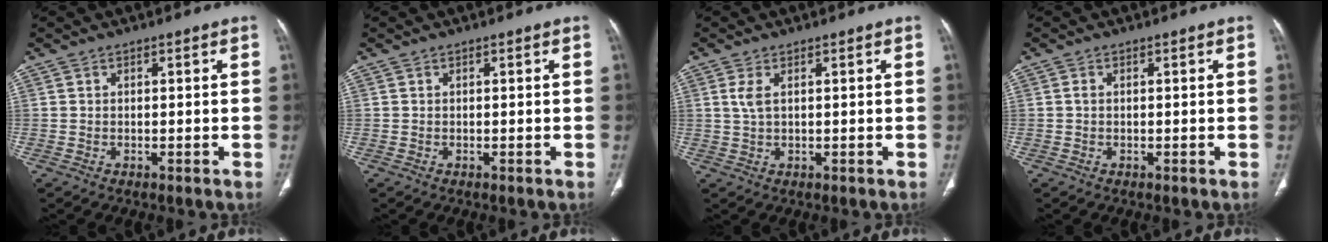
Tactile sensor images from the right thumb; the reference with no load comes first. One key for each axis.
{"total": 0.0}
{"total": 2.6, "fx": 0.8, "fy": 1.1, "fz": 2.2, "tx": -0.058, "ty": 0.004, "tz": 0.023}
{"total": 0.5, "fx": -0.1, "fy": 0.4, "fz": 0.4, "tx": -0.009, "ty": 0.001, "tz": -0.004}